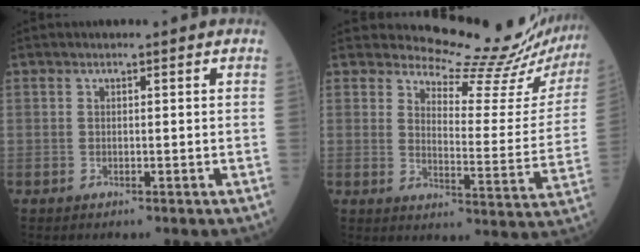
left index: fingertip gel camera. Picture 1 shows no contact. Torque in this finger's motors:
{"motor_torque": [0.77, -1.37, 0.17, -0.02]}